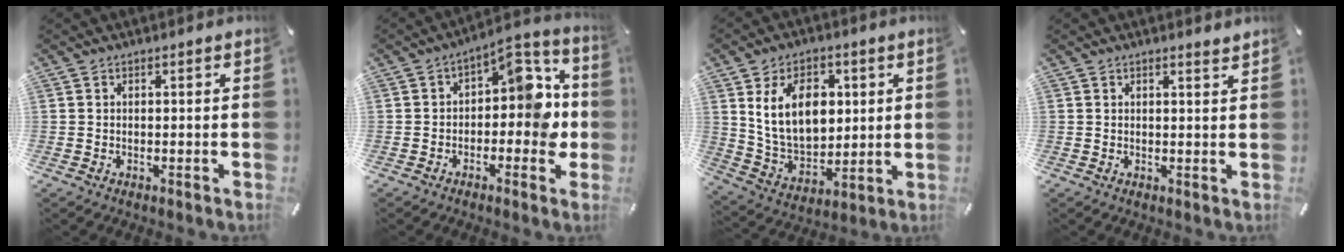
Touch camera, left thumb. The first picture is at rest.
{"total": 9.6, "force": [0.4, 5.9, 7.6], "torque": [-0.082, -0.012, 0.001]}
{"total": 14.2, "force": [4.3, 9.8, 9.3], "torque": [-0.182, -0.001, 0.078]}
{"total": 1.5, "force": [1.5, -0.1, 0.4], "torque": [-0.010, -0.008, 0.028]}